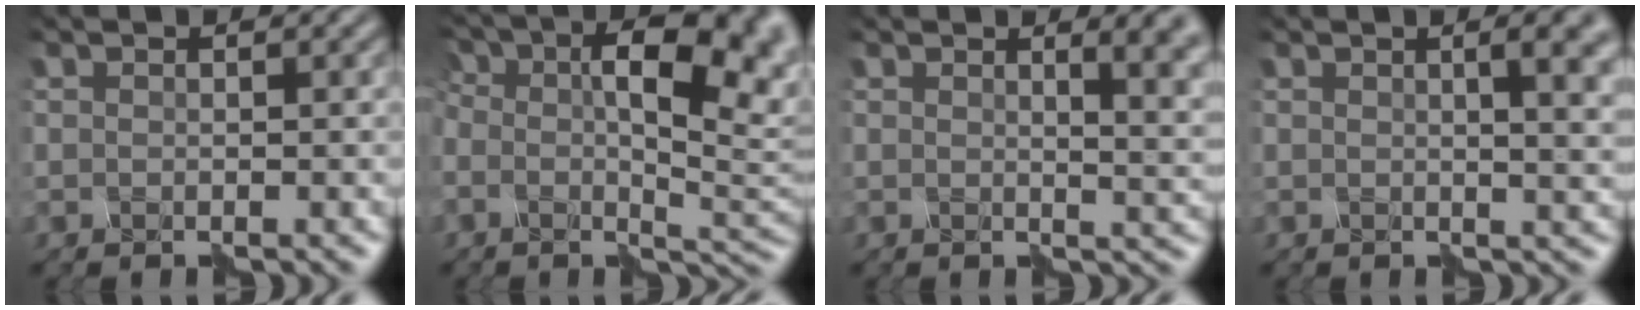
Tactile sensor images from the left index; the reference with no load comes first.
{"total": 10.4, "force": [1.7, 4.9, 9.0], "torque": [-0.121, 0.011, 0.025]}
{"total": 5.4, "force": [1.8, 2.3, 4.5], "torque": [-0.009, 0.028, 0.016]}
{"total": 5.7, "force": [1.9, 2.4, 4.9], "torque": [-0.022, 0.038, 0.004]}